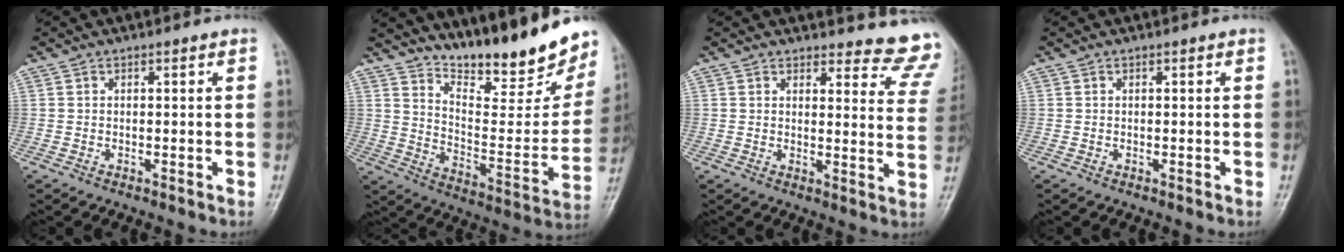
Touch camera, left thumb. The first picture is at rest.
{"total": 21.7, "force": [17.8, 5.4, 11.1], "torque": [-0.125, -0.119, 0.263]}
{"total": 12.5, "force": [12.0, 2.9, 1.4], "torque": [0.035, -0.113, 0.102]}
{"total": 0.0}